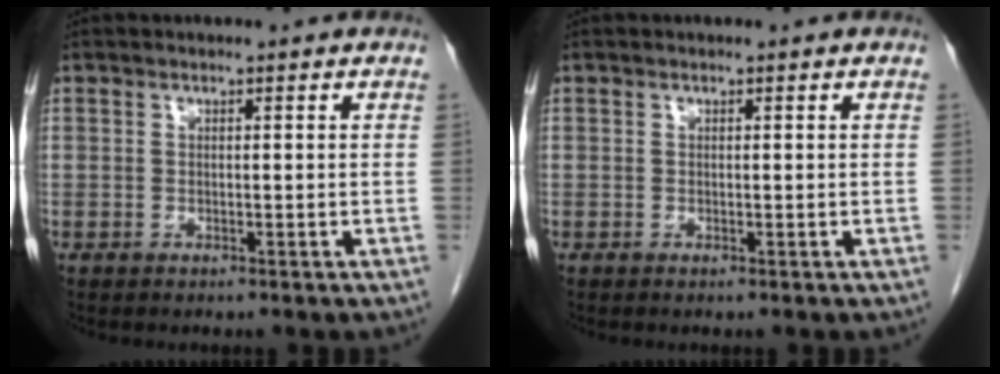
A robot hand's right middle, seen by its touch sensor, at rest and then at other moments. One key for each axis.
{"total": 0.0}